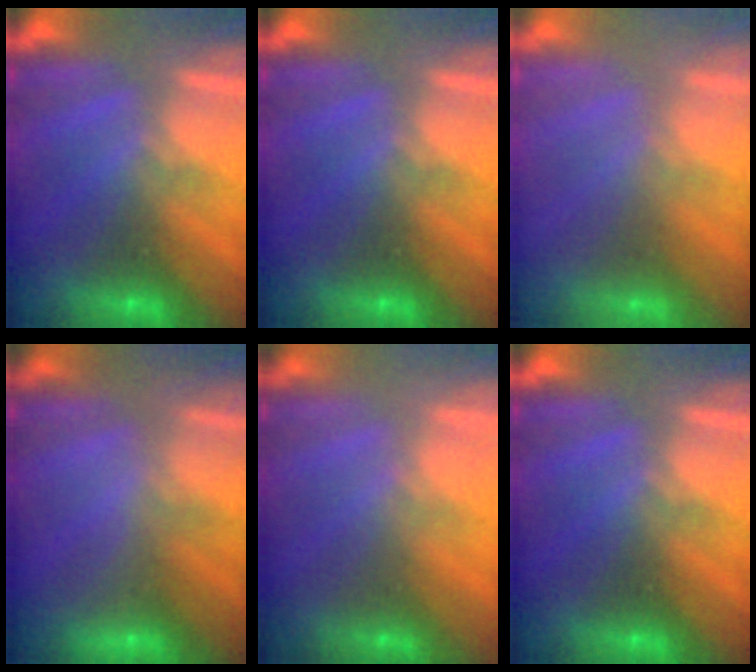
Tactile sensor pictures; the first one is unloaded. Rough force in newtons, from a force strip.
{"total": 0.0}
{"total": 2.7}
{"total": 2.3}
{"total": 2.0}
{"total": 0.0}